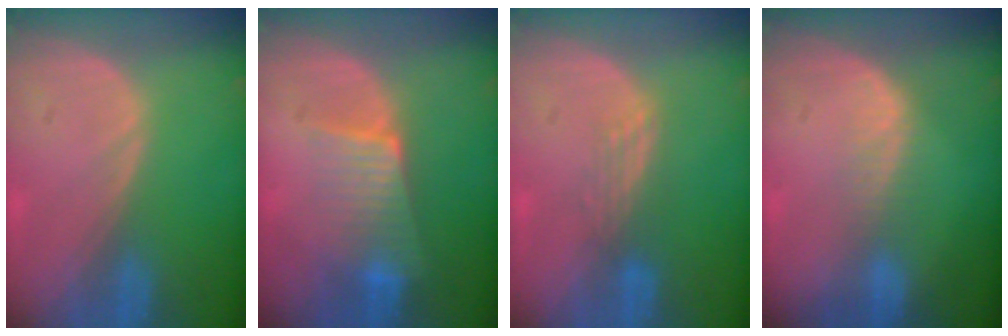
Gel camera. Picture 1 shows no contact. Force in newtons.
{"total": 6.5, "press": 5.8, "slide": 3.0}
{"total": 3.0, "press": 2.5, "slide": 1.7}
{"total": 2.5, "press": 2.0, "slide": 1.6}